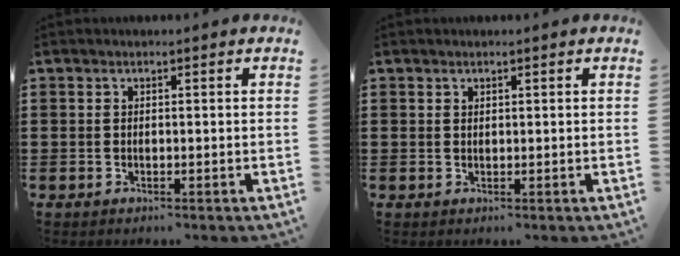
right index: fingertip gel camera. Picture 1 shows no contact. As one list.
[{"total": 0.5, "force": [0.4, 0.4, 0.1], "torque": [-0.003, 0.002, 0.008]}]